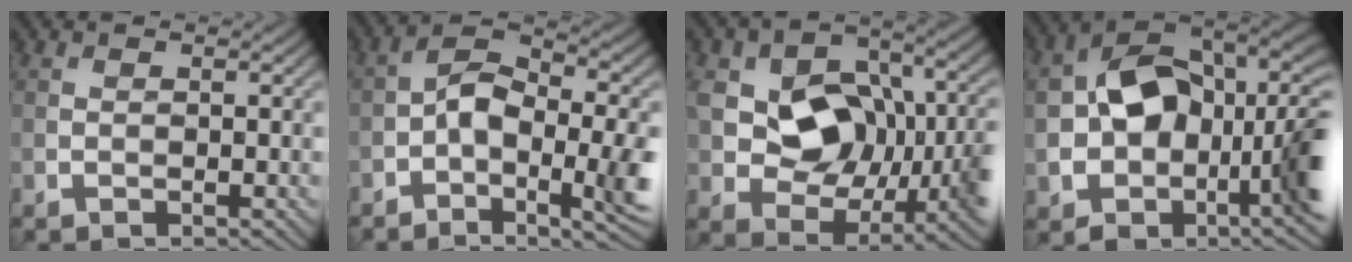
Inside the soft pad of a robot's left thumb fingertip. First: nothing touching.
{"total": 9.4, "force": [-1.8, 4.5, 8.0], "torque": [-0.137, 0.001, -0.038]}
{"total": 13.2, "force": [0.3, 9.3, 9.4], "torque": [-0.164, -0.012, 0.014]}
{"total": 14.6, "force": [-0.2, 9.4, 11.2], "torque": [-0.198, 0.000, -0.009]}